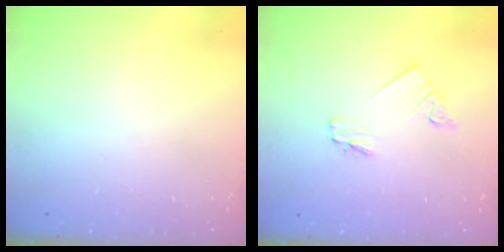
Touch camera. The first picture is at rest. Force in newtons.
{"total": 1.7, "press": 1.7, "slide": 0.1}